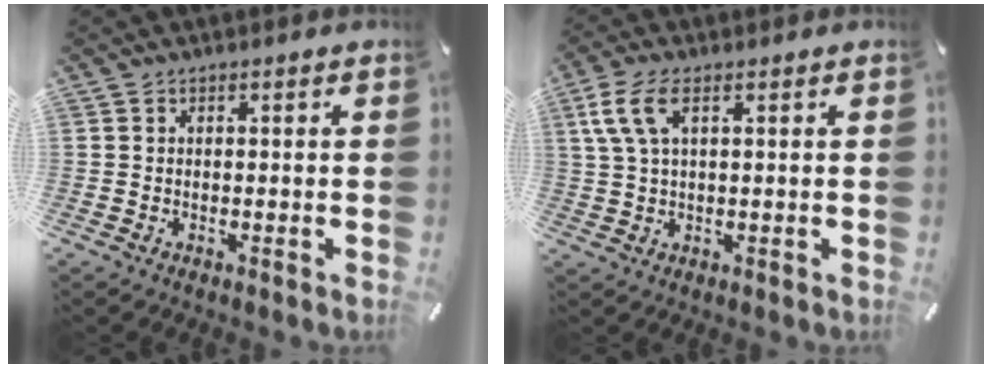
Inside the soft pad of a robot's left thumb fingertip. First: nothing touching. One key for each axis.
{"total": 6.9, "fx": 2.5, "fy": 3.0, "fz": 5.7, "tx": -0.129, "ty": -0.001, "tz": 0.043}